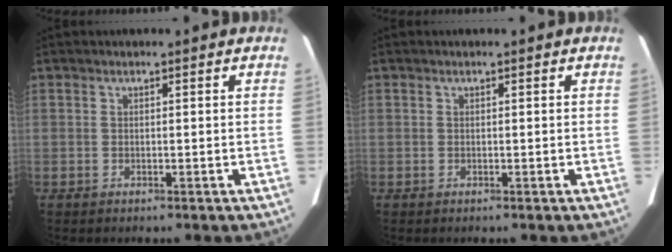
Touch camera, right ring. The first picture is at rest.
{"total": 0.0}